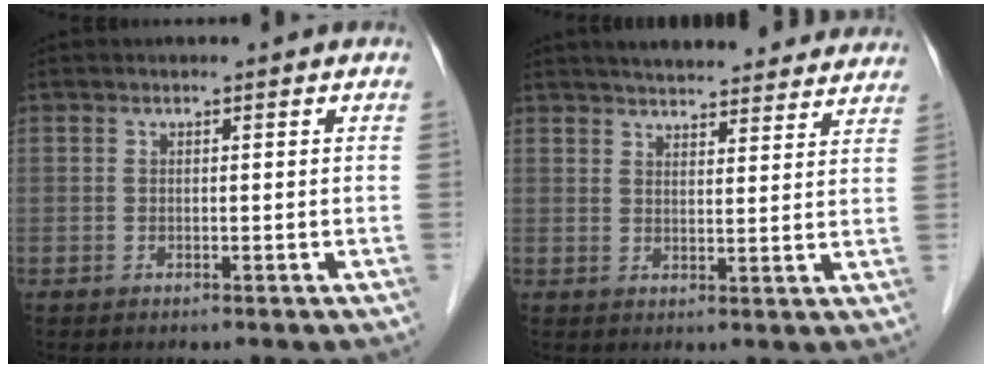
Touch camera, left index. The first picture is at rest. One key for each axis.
{"total": 21.3, "fx": 19.3, "fy": 4.0, "fz": 8.2, "tx": -0.113, "ty": 0.021, "tz": 0.242}